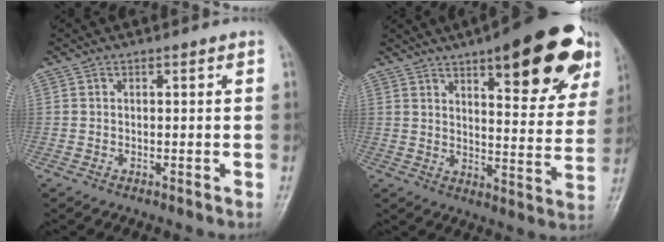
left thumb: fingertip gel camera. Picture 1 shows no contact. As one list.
[{"total": 22.8, "force": [12.9, 7.4, 17.4], "torque": [-0.191, -0.038, 0.174]}]